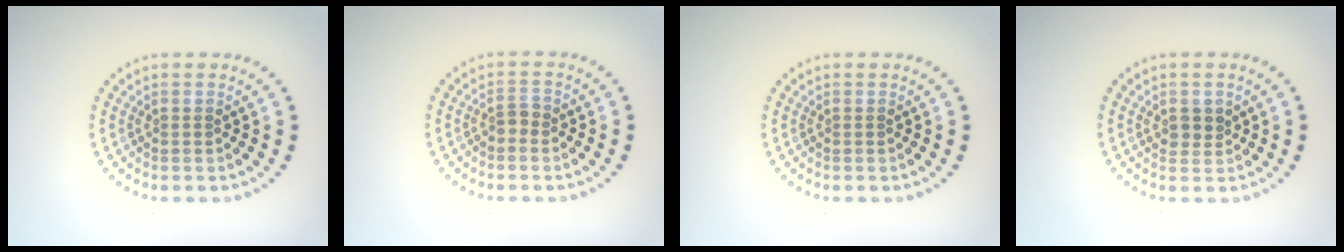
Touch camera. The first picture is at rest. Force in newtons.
{"total": 1.1, "press": 1.0, "slide": 0.5}
{"total": 0.0}
{"total": 1.6, "press": 1.4, "slide": 0.8}